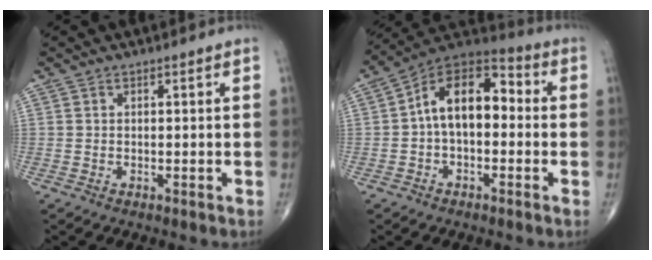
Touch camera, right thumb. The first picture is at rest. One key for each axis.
{"total": 13.6, "fx": 0.2, "fy": 8.1, "fz": 10.9, "tx": -0.151, "ty": 0.047, "tz": -0.013}